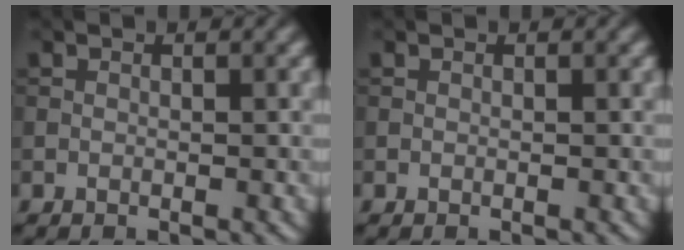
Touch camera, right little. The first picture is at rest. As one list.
[{"total": 0.0}]